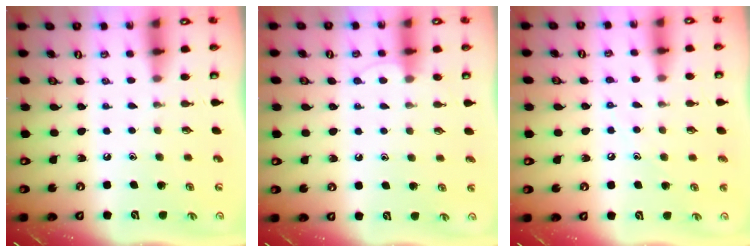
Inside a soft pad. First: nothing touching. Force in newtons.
{"total": 4.9, "press": 4.8, "slide": 0.5}
{"total": 5.7, "press": 5.7, "slide": 0.7}